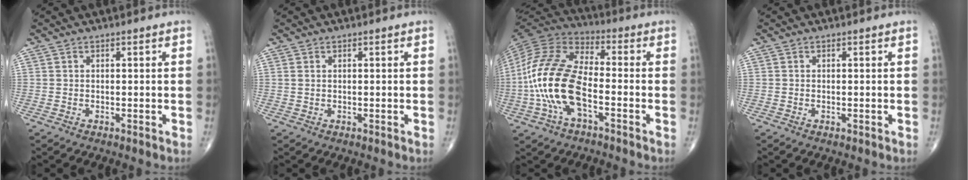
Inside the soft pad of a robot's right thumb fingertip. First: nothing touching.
{"total": 0.5, "force": [0.2, 0.3, 0.4], "torque": [-0.009, 0.005, 0.006]}
{"total": 17.3, "force": [-4.2, 8.3, 14.7], "torque": [-0.307, 0.032, -0.082]}
{"total": 0.0}